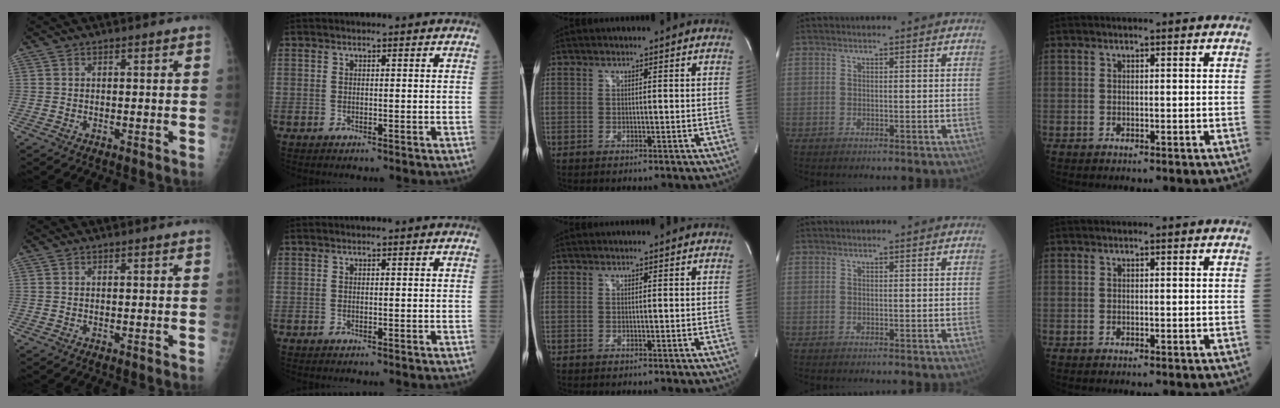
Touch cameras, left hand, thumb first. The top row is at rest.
{}